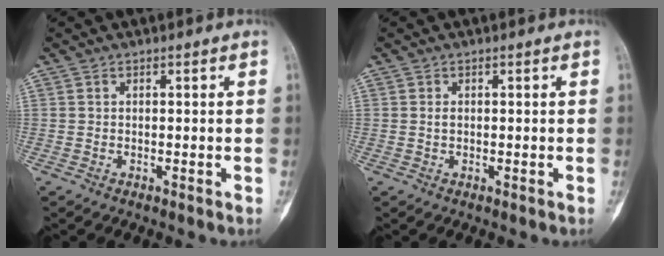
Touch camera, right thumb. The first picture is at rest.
{"total": 0.7, "force": [0.1, 0.4, 0.5], "torque": [-0.011, 0.002, 0.003]}